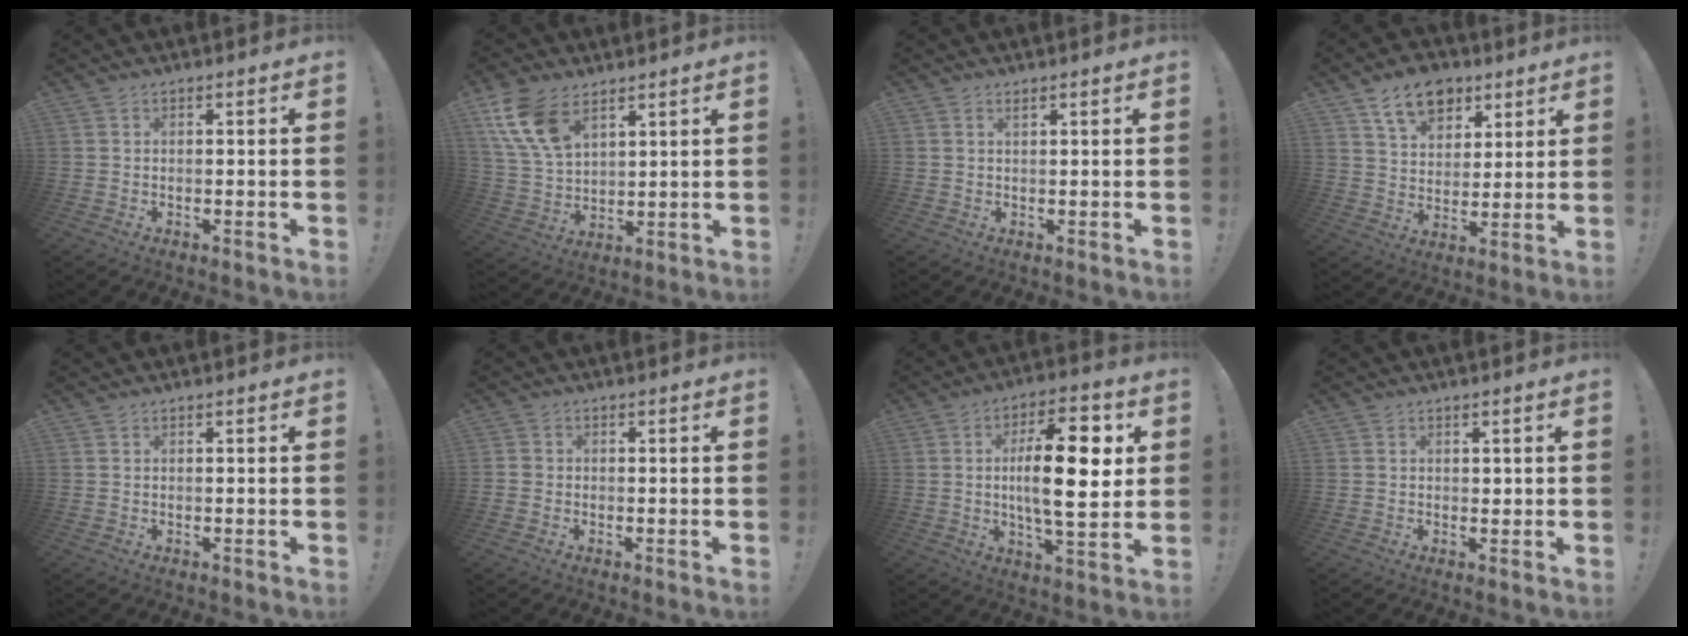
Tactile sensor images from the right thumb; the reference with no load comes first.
{"total": 13.4, "force": [7.6, 7.7, 7.9], "torque": [-0.172, -0.027, 0.149]}
{"total": 1.0, "force": [0.8, 0.2, 0.5], "torque": [0.004, -0.006, 0.011]}
{"total": 12.8, "force": [7.6, 8.5, 5.9], "torque": [-0.080, -0.039, 0.142]}
{"total": 0.0}
{"total": 1.6, "force": [-0.6, 1.5, 0.5], "torque": [-0.015, 0.008, -0.009]}
{"total": 18.2, "force": [2.4, 6.7, 16.7], "torque": [-0.269, 0.002, 0.027]}
{"total": 0.9, "force": [0.3, 0.8, 0.3], "torque": [0.006, -0.004, 0.004]}